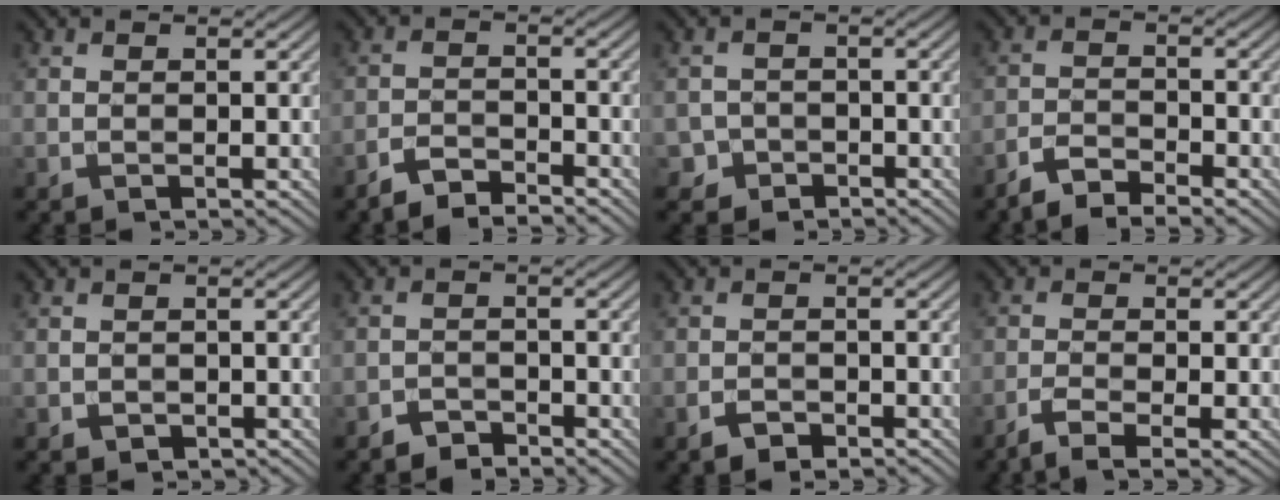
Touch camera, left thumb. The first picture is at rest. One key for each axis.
{"total": 3.2, "fx": -3.1, "fy": 0.3, "fz": 0.8, "tx": -0.018, "ty": 0.002, "tz": -0.067}
{"total": 2.3, "fx": -1.5, "fy": 1.7, "fz": -0.2, "tx": 0.009, "ty": 0.004, "tz": -0.029}
{"total": 4.0, "fx": -3.6, "fy": 0.6, "fz": 1.7, "tx": -0.039, "ty": 0.001, "tz": -0.077}
{"total": 0.7, "fx": -0.4, "fy": 0.5, "fz": -0.2, "tx": 0.001, "ty": -0.004, "tz": -0.006}
{"total": 1.9, "fx": -1.8, "fy": 0.4, "fz": 0.0, "tx": 0.002, "ty": 0.004, "tz": -0.039}
{"total": 1.6, "fx": -1.4, "fy": 0.6, "fz": 0.4, "tx": -0.010, "ty": 0.001, "tz": -0.028}
{"total": 3.4, "fx": -2.4, "fy": 0.4, "fz": 2.4, "tx": -0.050, "ty": -0.001, "tz": -0.054}